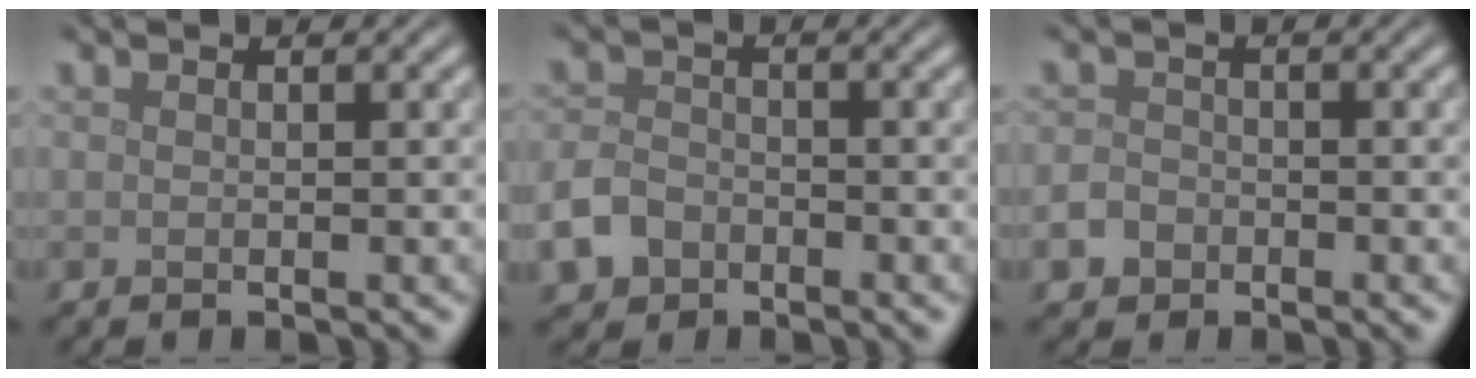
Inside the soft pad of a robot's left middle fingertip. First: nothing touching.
{"total": 3.5, "force": [-2.0, 2.5, 1.4], "torque": [-0.034, -0.003, -0.044]}
{"total": 2.1, "force": [-1.1, 1.5, 0.7], "torque": [-0.012, 0.000, -0.023]}